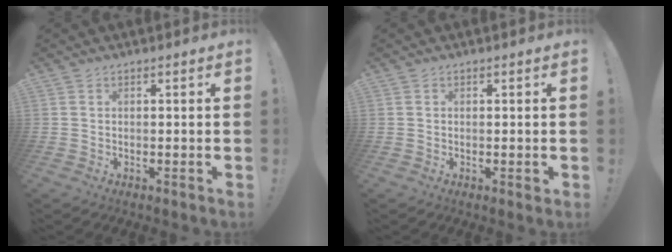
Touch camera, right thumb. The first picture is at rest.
{"total": 0.7, "force": [0.2, 0.5, 0.5], "torque": [0.001, -0.002, 0.003]}